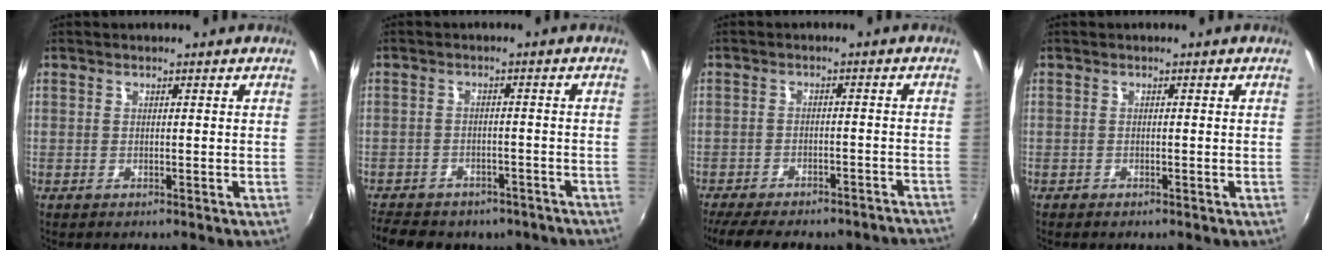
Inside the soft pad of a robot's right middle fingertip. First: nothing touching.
{"total": 14.1, "force": [-10.8, 7.0, 5.7], "torque": [-0.137, -0.008, -0.141]}
{"total": 17.2, "force": [-15.0, 4.8, 6.9], "torque": [-0.149, -0.010, -0.192]}
{"total": 0.6, "force": [-0.6, 0.2, -0.1], "torque": [-0.003, 0.000, -0.009]}